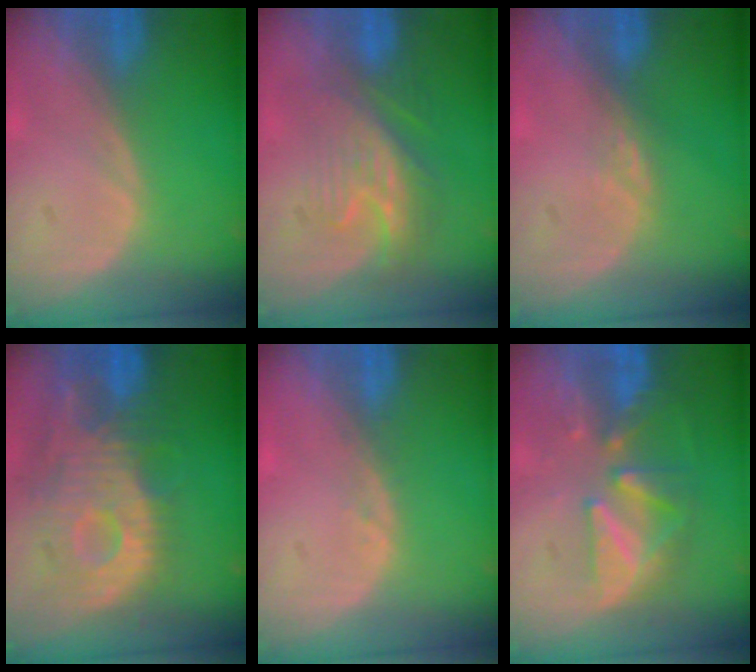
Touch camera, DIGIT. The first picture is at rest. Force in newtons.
{"total": 8.6, "press": 7.6, "slide": 4.0}
{"total": 2.0, "press": 1.5, "slide": 1.3}
{"total": 12.3, "press": 10.8, "slide": 5.9}
{"total": 1.0, "press": 0.9, "slide": 0.3}
{"total": 8.4, "press": 8.1, "slide": 2.1}